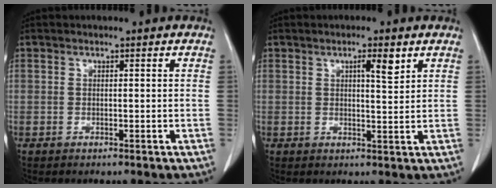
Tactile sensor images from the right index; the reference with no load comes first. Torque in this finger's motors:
{"motor_torque": [0.26, 0.25, 0.05, 0.04]}